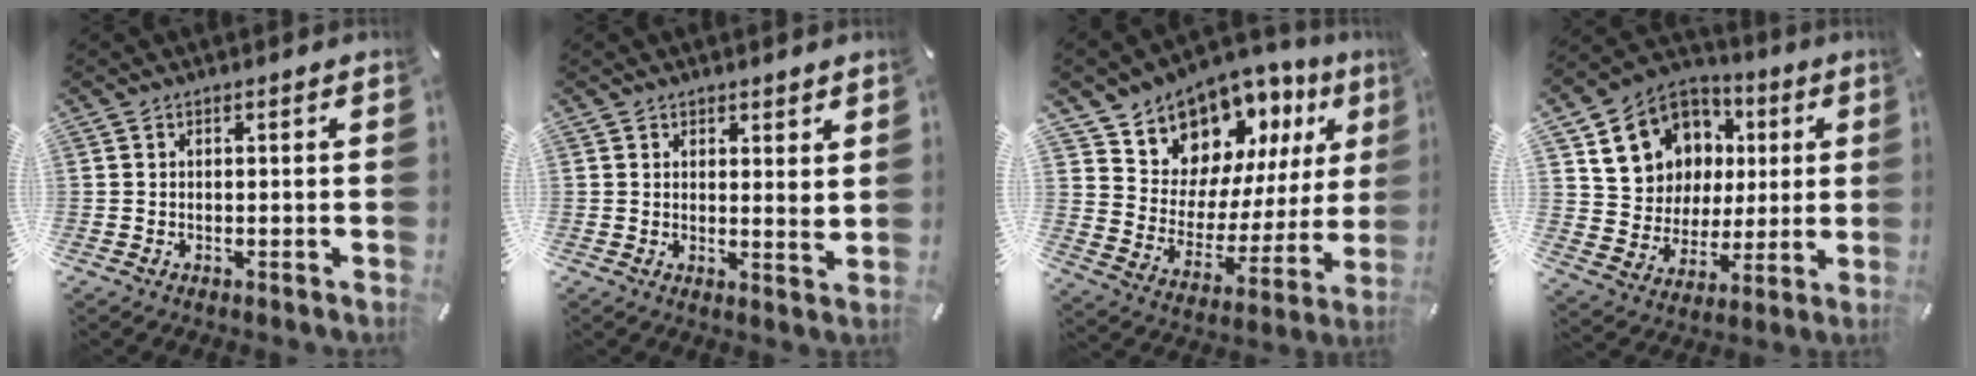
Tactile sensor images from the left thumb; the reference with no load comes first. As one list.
[{"total": 3.0, "force": [2.4, 1.5, 0.9], "torque": [-0.006, -0.014, 0.042]}, {"total": 11.6, "force": [9.6, 6.5, 0.2], "torque": [-0.020, -0.117, 0.175]}, {"total": 14.2, "force": [4.9, 12.7, 3.8], "torque": [-0.075, -0.024, 0.110]}]